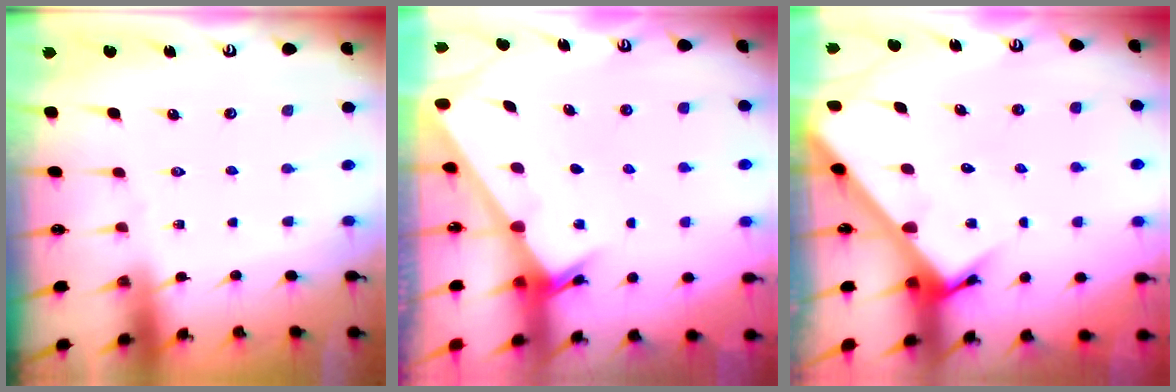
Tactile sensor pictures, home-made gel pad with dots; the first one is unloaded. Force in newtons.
{"total": 2.2, "press": 2.2, "slide": 0.2}
{"total": 5.6, "press": 5.6, "slide": 0.4}